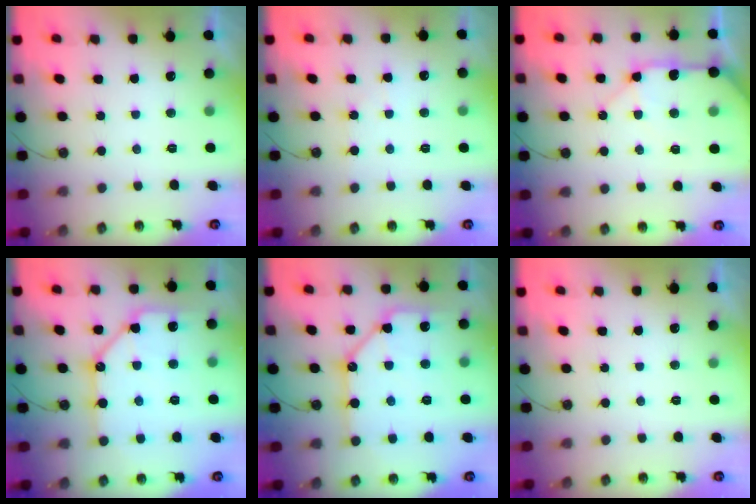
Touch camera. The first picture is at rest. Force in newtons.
{"total": 2.4, "press": 2.3, "slide": 0.4}
{"total": 13.1, "press": 13.0, "slide": 1.8}
{"total": 14.0, "press": 13.9, "slide": 1.6}
{"total": 14.0, "press": 13.9, "slide": 1.6}
{"total": 0.0}